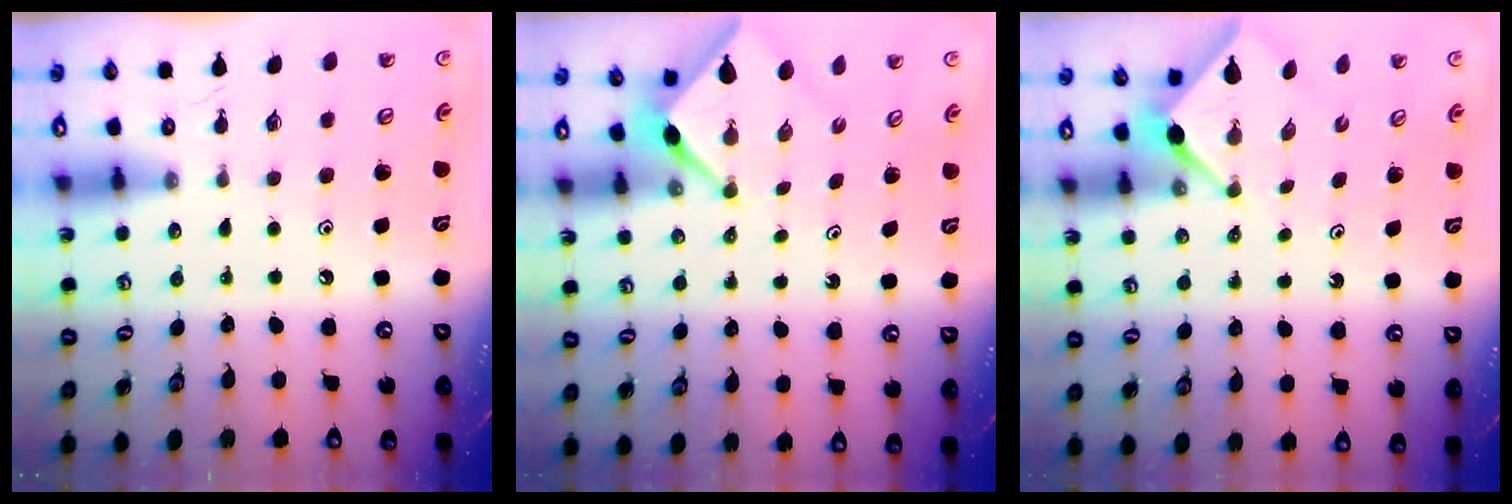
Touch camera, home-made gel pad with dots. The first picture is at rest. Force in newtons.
{"total": 2.2, "press": 2.2, "slide": 0.1}
{"total": 2.5, "press": 2.5, "slide": 0.1}